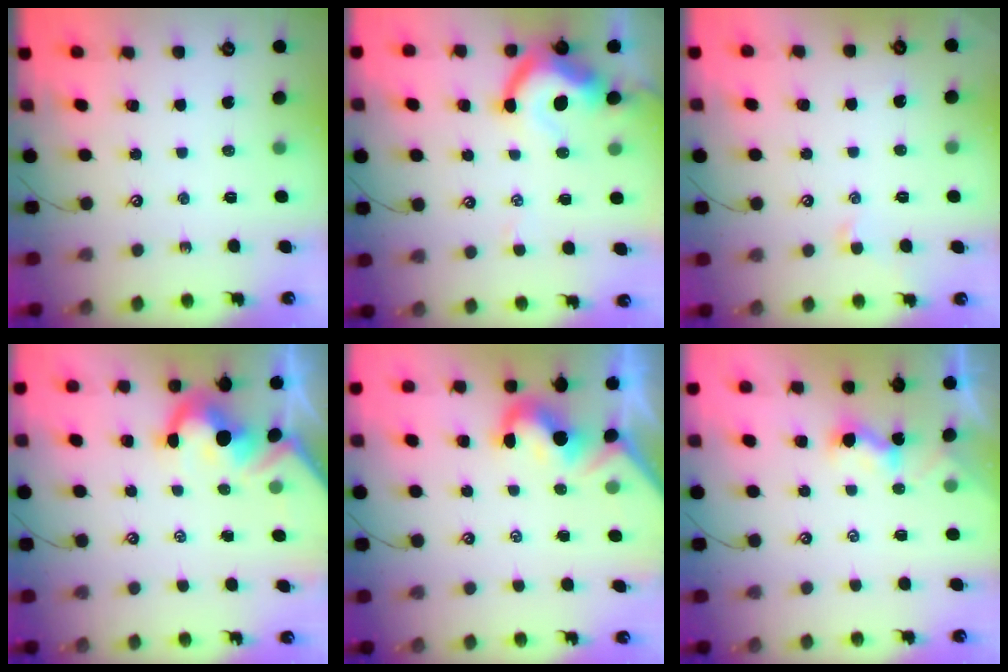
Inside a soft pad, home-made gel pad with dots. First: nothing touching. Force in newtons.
{"total": 7.6, "press": 7.5, "slide": 1.5}
{"total": 0.8, "press": 0.6, "slide": 0.5}
{"total": 5.8, "press": 5.7, "slide": 1.2}
{"total": 2.0, "press": 1.8, "slide": 0.9}
{"total": 2.8, "press": 2.8, "slide": 0.1}